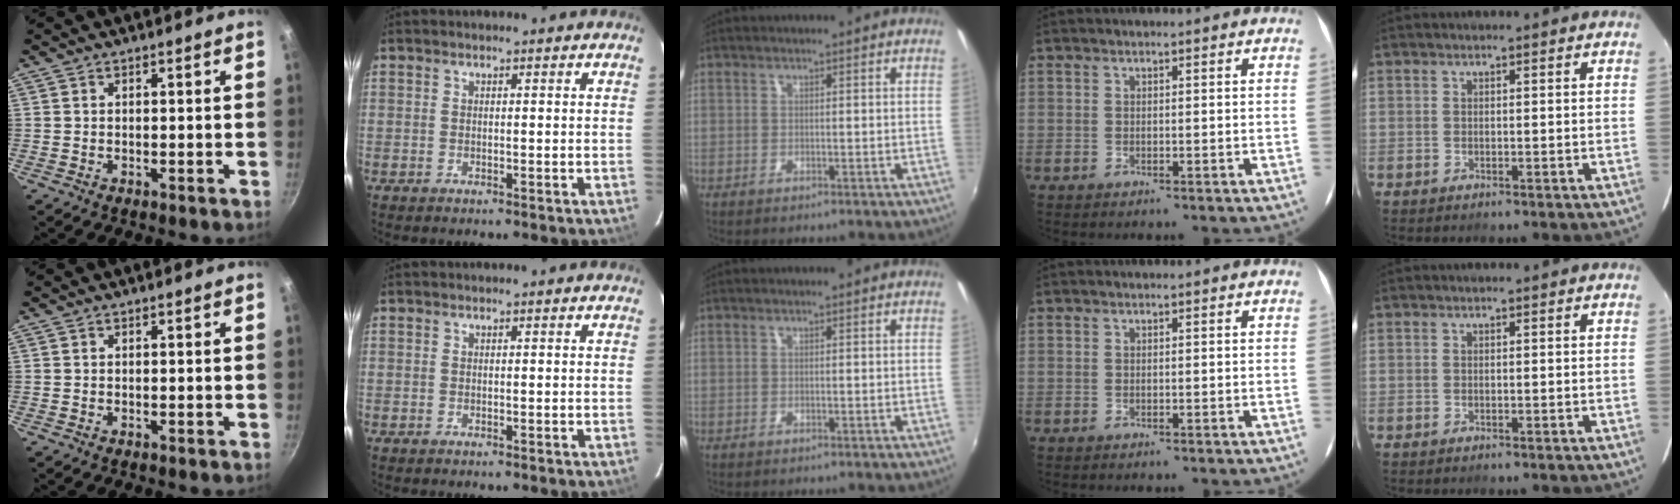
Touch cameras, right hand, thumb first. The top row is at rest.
{}